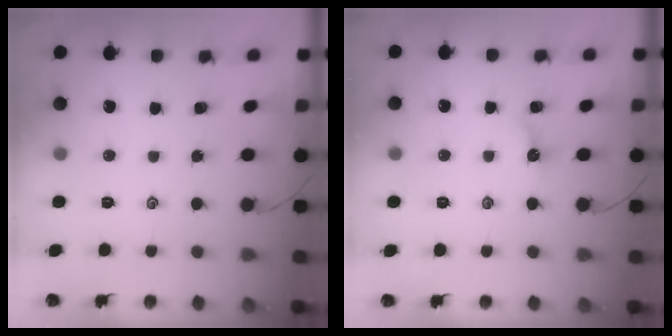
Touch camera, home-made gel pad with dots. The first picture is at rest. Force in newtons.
{"total": 3.6, "press": 3.6, "slide": 0.3}